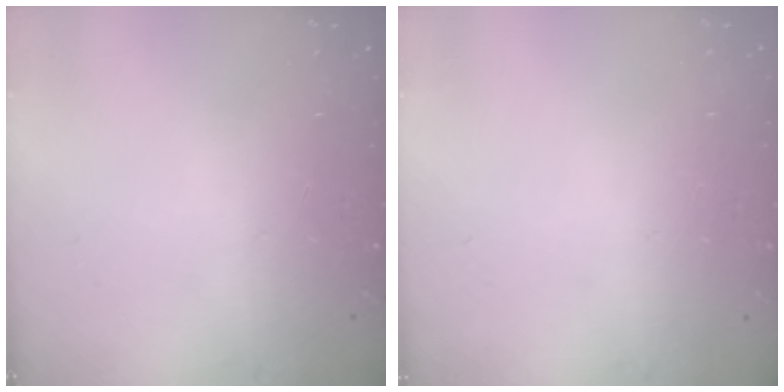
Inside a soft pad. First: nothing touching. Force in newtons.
{"total": 0.0}